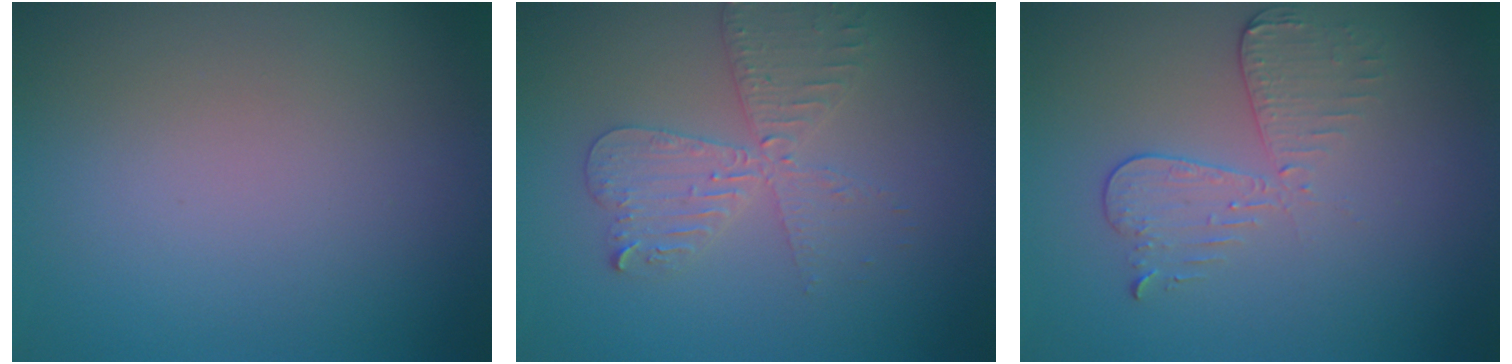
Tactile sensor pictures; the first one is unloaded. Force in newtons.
{"total": 4.0, "press": 3.4, "slide": 2.1}
{"total": 3.0, "press": 2.7, "slide": 1.2}